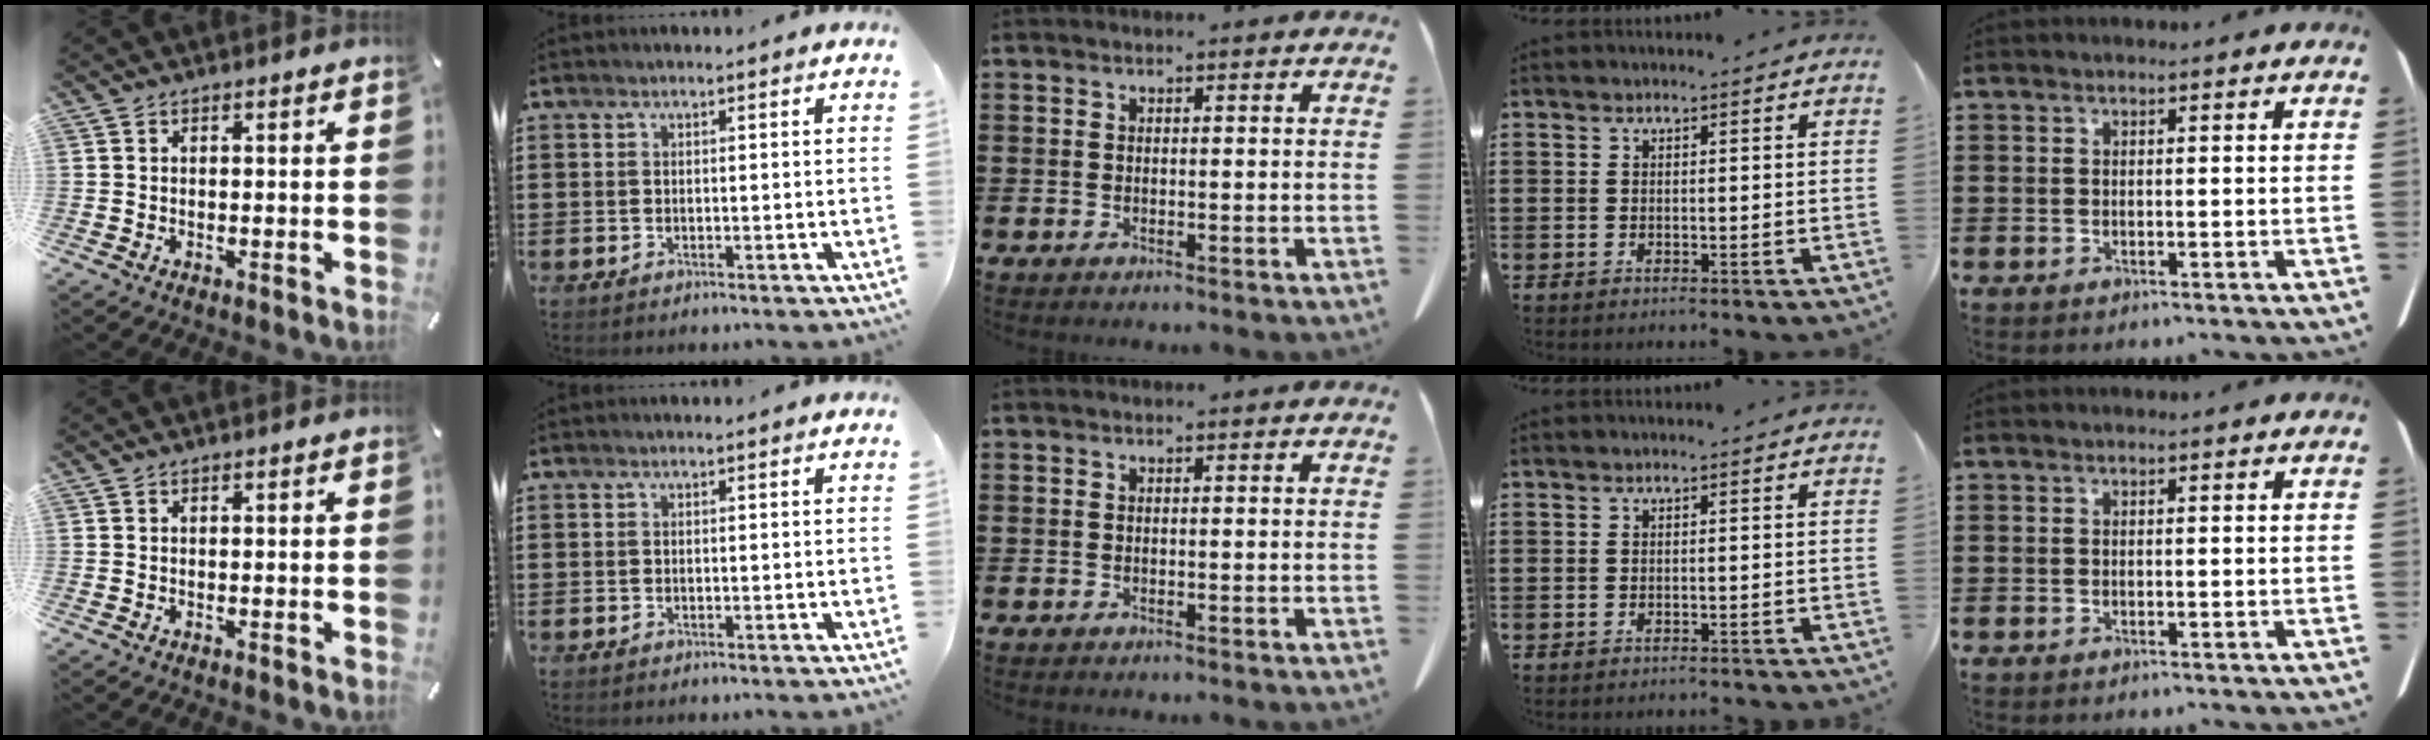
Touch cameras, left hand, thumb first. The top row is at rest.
{"ring": {"total": 0.8, "force": [-0.8, 0.0, 0.1], "torque": [-0.005, -0.001, -0.016]}}